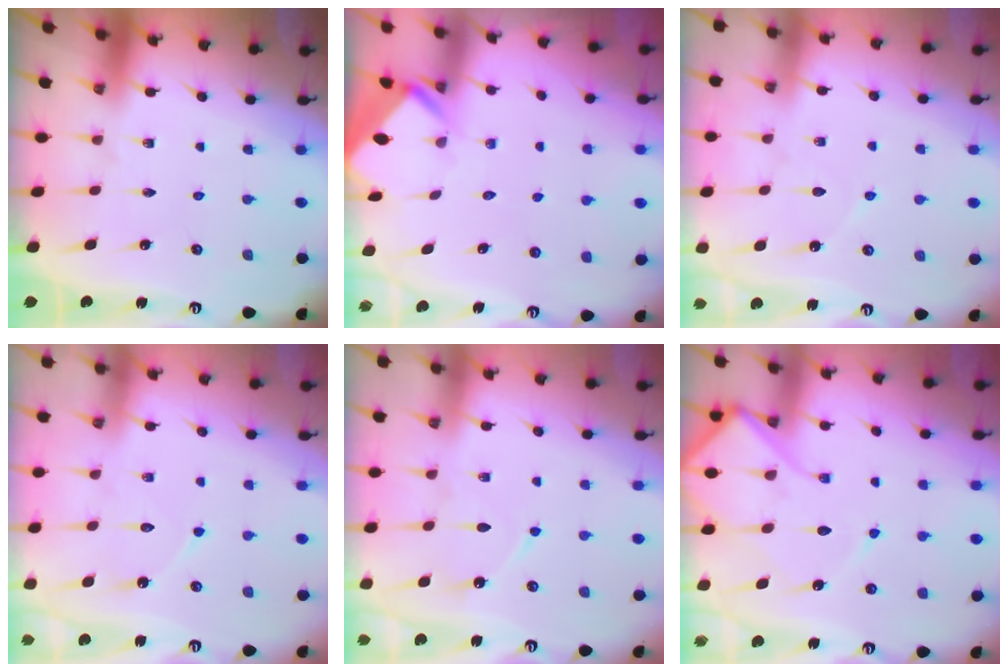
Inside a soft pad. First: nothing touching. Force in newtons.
{"total": 3.0, "press": 3.0, "slide": 0.3}
{"total": 4.8, "press": 4.7, "slide": 0.6}
{"total": 7.2, "press": 7.2, "slide": 0.7}
{"total": 7.4, "press": 7.3, "slide": 0.7}
{"total": 12.7, "press": 12.6, "slide": 1.3}